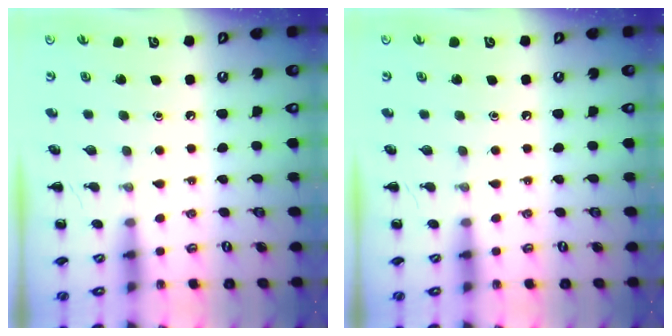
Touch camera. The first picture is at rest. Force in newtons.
{"total": 0.0}